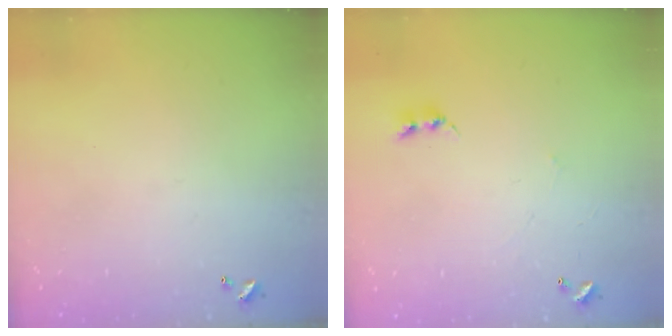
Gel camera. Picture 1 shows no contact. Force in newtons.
{"total": 2.4, "press": 2.4, "slide": 0.4}